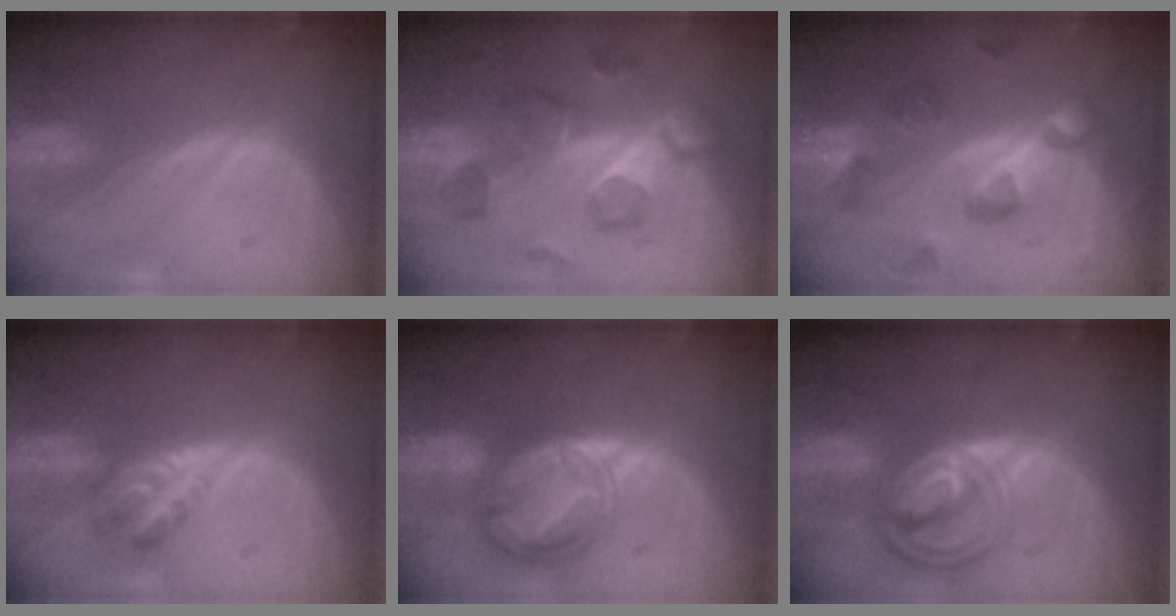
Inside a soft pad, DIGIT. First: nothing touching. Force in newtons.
{"total": 9.3, "press": 8.7, "slide": 3.2}
{"total": 9.4, "press": 8.4, "slide": 4.3}
{"total": 4.5, "press": 3.8, "slide": 2.5}
{"total": 9.0, "press": 9.0, "slide": 0.7}
{"total": 8.5, "press": 7.3, "slide": 4.4}